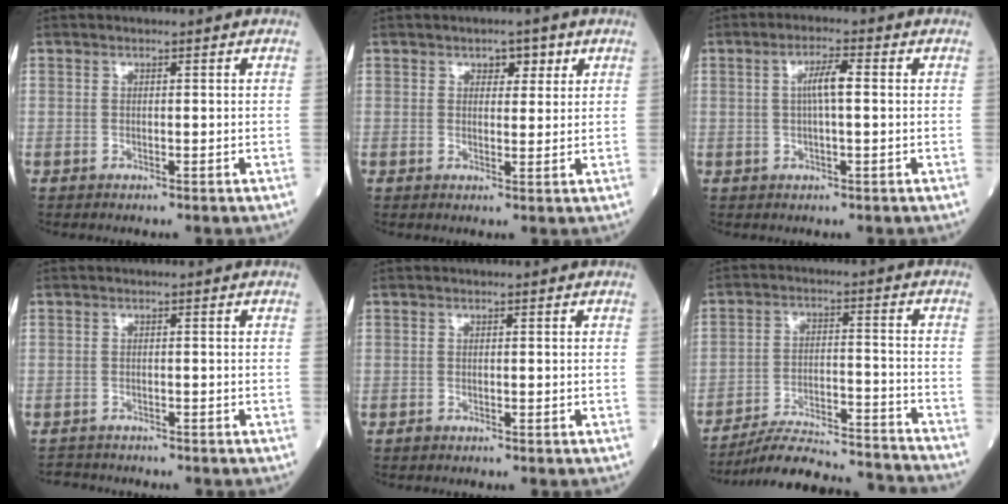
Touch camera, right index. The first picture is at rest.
{"total": 2.8, "force": [1.5, 1.6, 1.7], "torque": [-0.015, 0.005, 0.021]}
{"total": 3.8, "force": [0.4, 0.4, 3.8], "torque": [-0.071, 0.009, 0.007]}
{"total": 3.1, "force": [-3.1, 0.7, 0.2], "torque": [-0.001, -0.009, -0.047]}
{"total": 0.5, "force": [-0.5, 0.2, 0.1], "torque": [-0.003, 0.000, -0.009]}
{"total": 17.9, "force": [-17.2, 1.1, 4.7], "torque": [-0.080, 0.001, -0.250]}